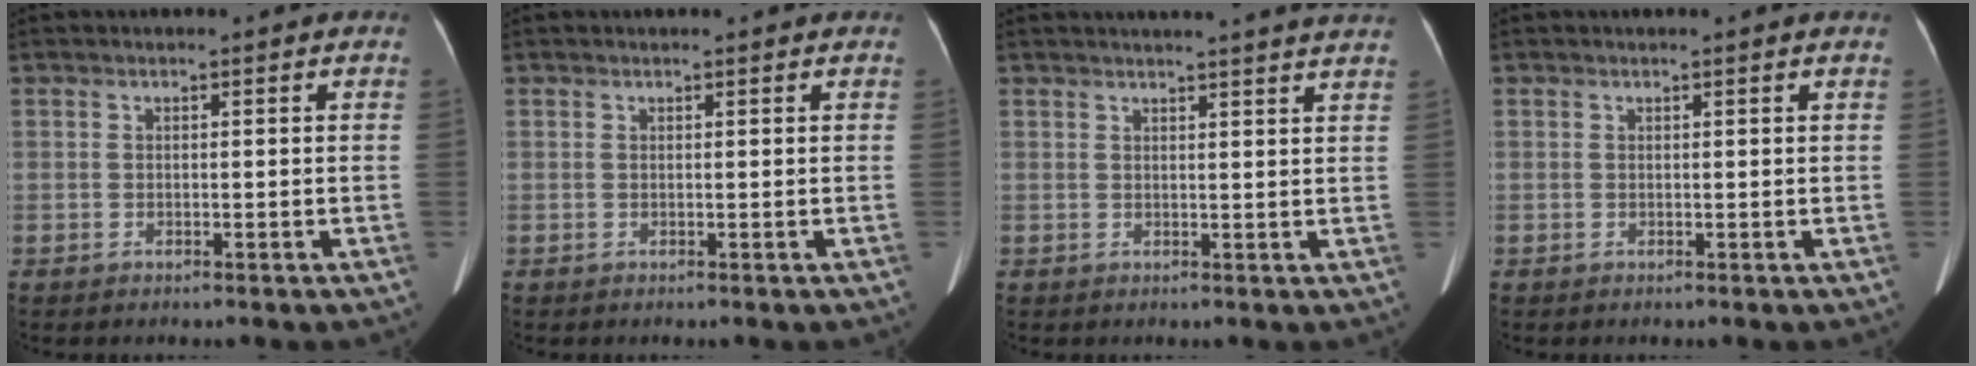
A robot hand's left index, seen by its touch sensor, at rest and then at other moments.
{"total": 1.5, "force": [1.4, 0.2, 0.5], "torque": [-0.005, -0.006, 0.009]}
{"total": 14.3, "force": [13.3, -0.3, 5.1], "torque": [-0.073, -0.031, 0.146]}
{"total": 0.9, "force": [0.9, 0.0, 0.3], "torque": [-0.007, -0.006, 0.005]}